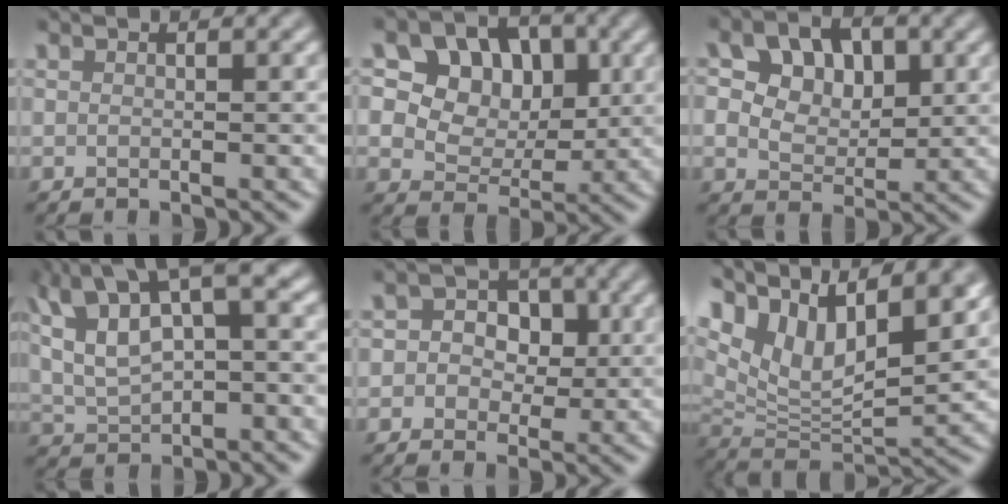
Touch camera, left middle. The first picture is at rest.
{"total": 12.4, "force": [4.5, 9.9, 6.1], "torque": [-0.135, 0.035, 0.077]}
{"total": 8.1, "force": [2.8, 5.6, 5.2], "torque": [-0.085, 0.033, 0.023]}
{"total": 9.9, "force": [4.1, 4.2, 8.0], "torque": [-0.166, 0.024, 0.073]}
{"total": 4.4, "force": [0.8, 3.9, 1.9], "torque": [-0.004, 0.017, -0.013]}
{"total": 11.3, "force": [6.7, 4.5, 8.0], "torque": [-0.146, 0.009, 0.118]}